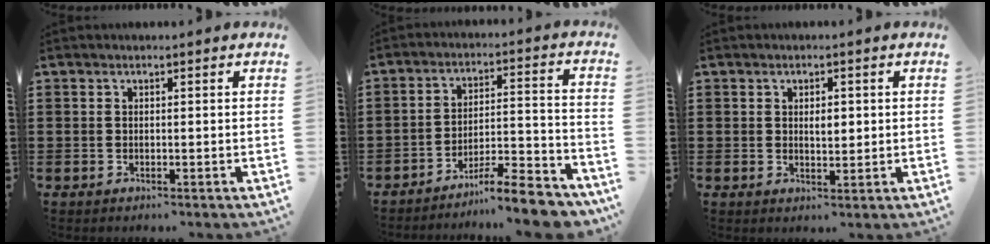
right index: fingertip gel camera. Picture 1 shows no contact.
{"total": 9.0, "force": [-8.1, 0.8, 4.0], "torque": [-0.050, 0.019, -0.153]}
{"total": 2.2, "force": [0.4, 1.1, 1.9], "torque": [-0.031, 0.003, 0.004]}